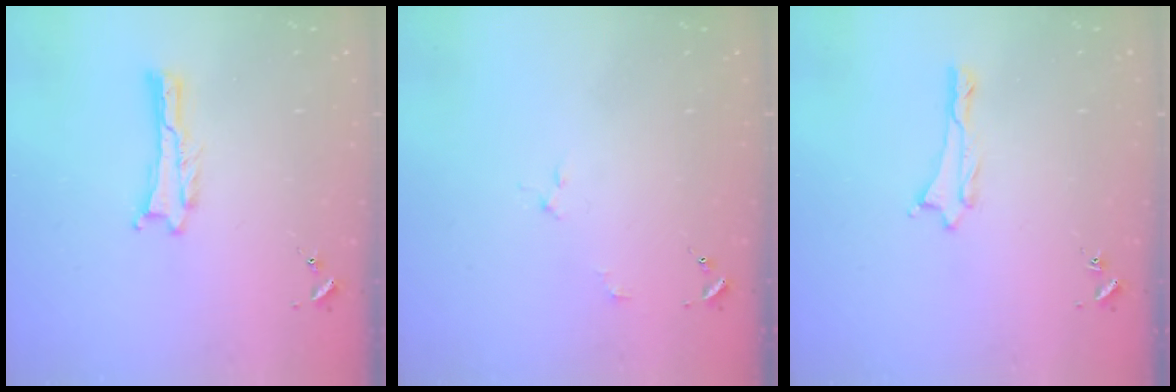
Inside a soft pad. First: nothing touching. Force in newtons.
{"total": 2.0, "press": 2.0, "slide": 0.1}
{"total": 0.6, "press": 0.5, "slide": 0.2}